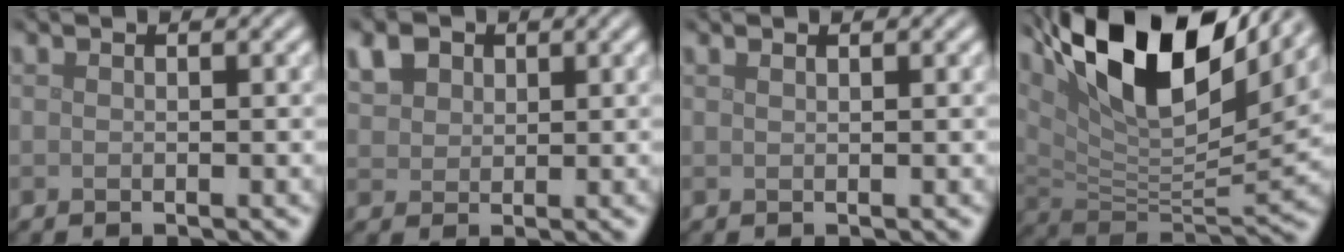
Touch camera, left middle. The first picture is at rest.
{"total": 2.9, "force": [1.5, 2.2, 1.3], "torque": [-0.034, 0.005, 0.027]}
{"total": 0.5, "force": [0.4, 0.1, 0.3], "torque": [-0.003, 0.001, 0.006]}
{"total": 14.5, "force": [8.3, 5.3, 10.6], "torque": [-0.195, 0.023, 0.147]}